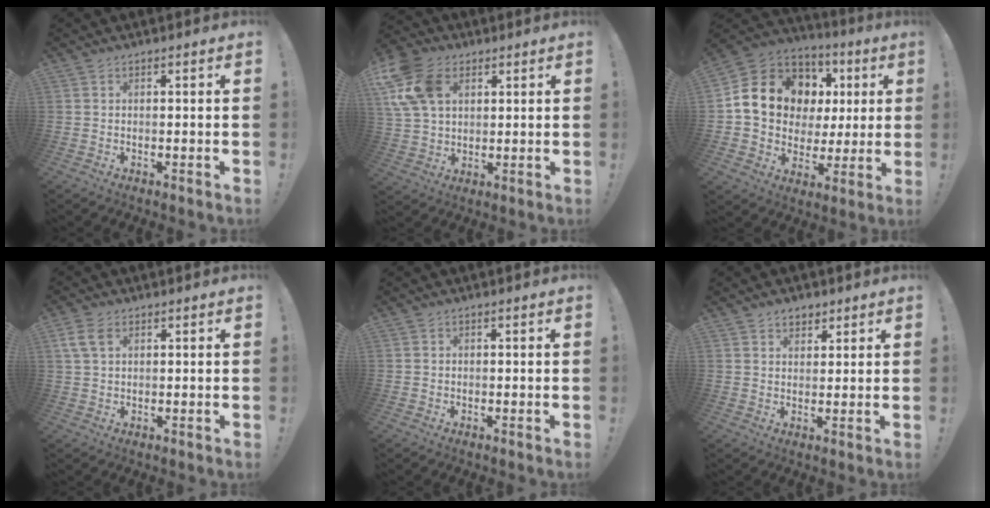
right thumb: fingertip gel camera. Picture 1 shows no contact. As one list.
[{"total": 15.5, "force": [5.6, 11.0, 9.4], "torque": [-0.192, -0.011, 0.110]}, {"total": 17.1, "force": [5.1, 13.6, 9.0], "torque": [-0.134, -0.016, 0.118]}, {"total": 5.8, "force": [2.1, 3.7, 3.9], "torque": [-0.080, 0.005, 0.043]}, {"total": 0.8, "force": [-0.1, 0.8, 0.0], "torque": [-0.005, 0.005, 0.000]}, {"total": 3.5, "force": [2.5, 2.3, 0.8], "torque": [-0.005, -0.011, 0.044]}]